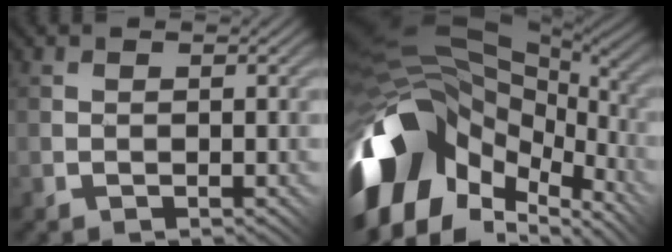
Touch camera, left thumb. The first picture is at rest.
{"total": 16.6, "force": [-5.2, 10.8, 11.4], "torque": [-0.259, -0.023, -0.081]}